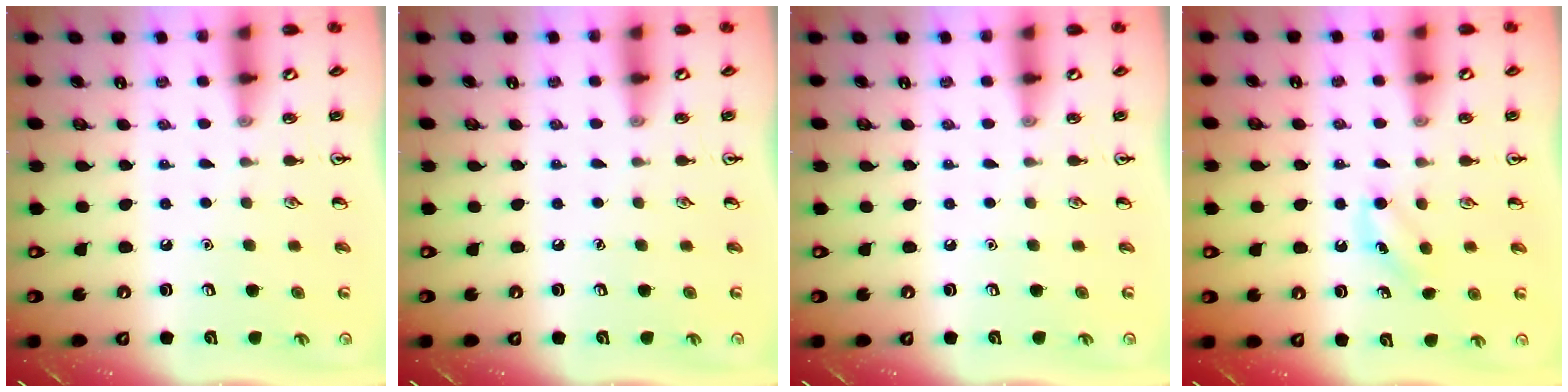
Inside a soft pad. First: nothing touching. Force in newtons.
{"total": 0.0}
{"total": 0.0}
{"total": 3.9, "press": 3.7, "slide": 1.3}